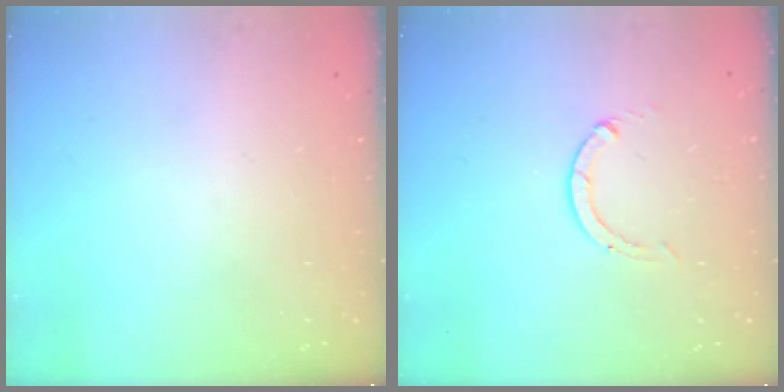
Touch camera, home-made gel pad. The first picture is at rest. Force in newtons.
{"total": 0.0}